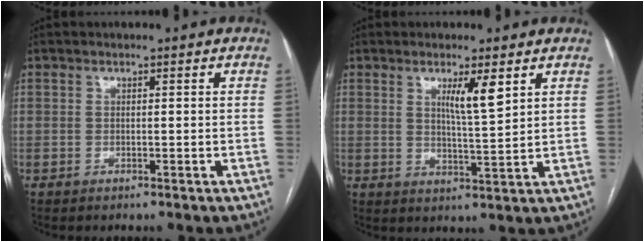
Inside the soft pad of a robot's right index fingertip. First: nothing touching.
{"total": 5.1, "force": [2.5, 0.1, 4.5], "torque": [-0.078, -0.008, 0.044]}